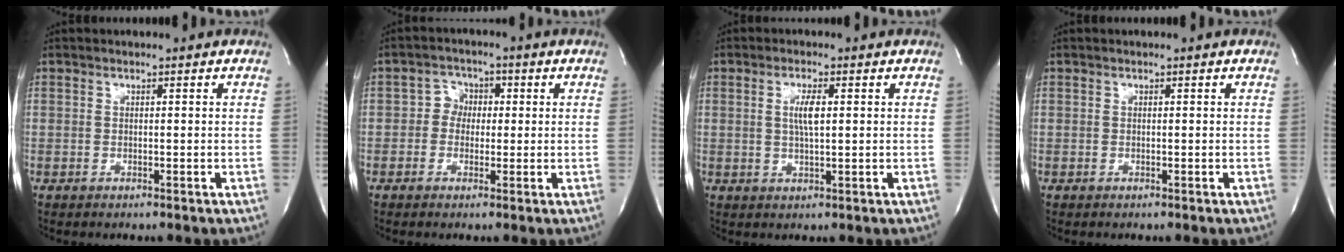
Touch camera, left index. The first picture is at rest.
{"total": 3.5, "force": [-0.2, 3.1, 1.6], "torque": [-0.022, 0.015, -0.009]}
{"total": 3.5, "force": [0.5, 0.6, 3.4], "torque": [-0.070, -0.002, 0.010]}
{"total": 0.0}